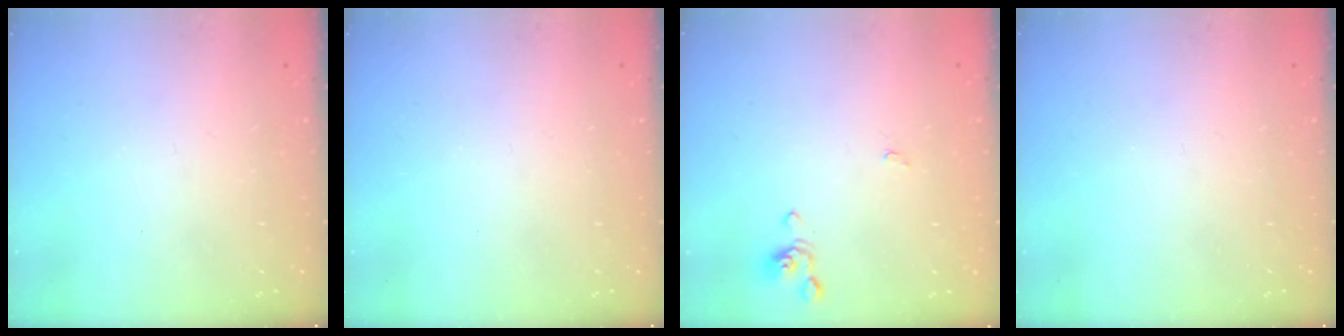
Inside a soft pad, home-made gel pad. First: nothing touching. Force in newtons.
{"total": 0.0}
{"total": 0.0}
{"total": 0.0}